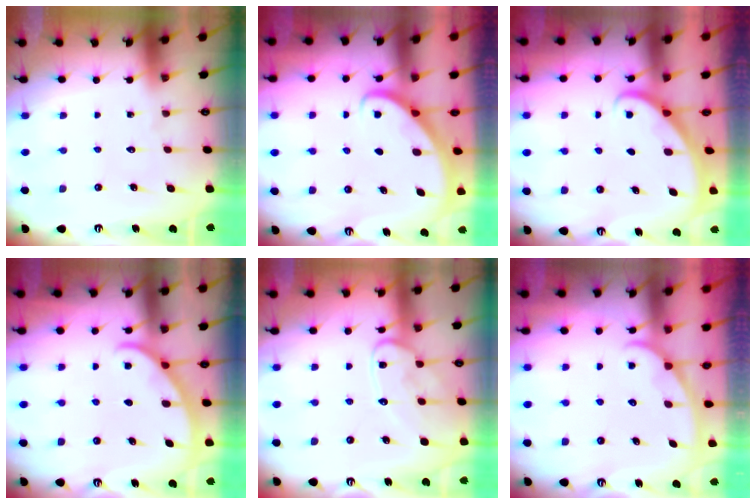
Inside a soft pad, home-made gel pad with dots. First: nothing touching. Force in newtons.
{"total": 2.8, "press": 2.8, "slide": 0.2}
{"total": 1.9, "press": 1.9, "slide": 0.1}
{"total": 1.9, "press": 1.9, "slide": 0.2}
{"total": 11.8, "press": 11.8, "slide": 1.0}
{"total": 1.5, "press": 1.4, "slide": 0.2}